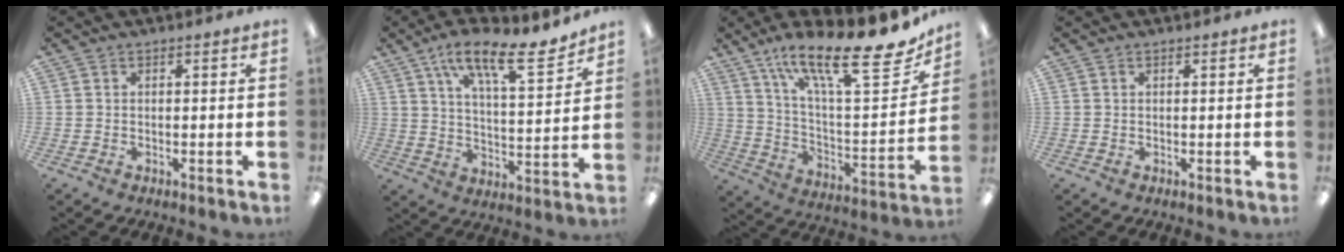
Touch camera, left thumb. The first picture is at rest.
{"total": 15.4, "force": [11.1, 4.8, 9.6], "torque": [-0.150, -0.058, 0.182]}
{"total": 23.1, "force": [16.4, 5.8, 15.1], "torque": [-0.233, -0.108, 0.267]}
{"total": 0.0}